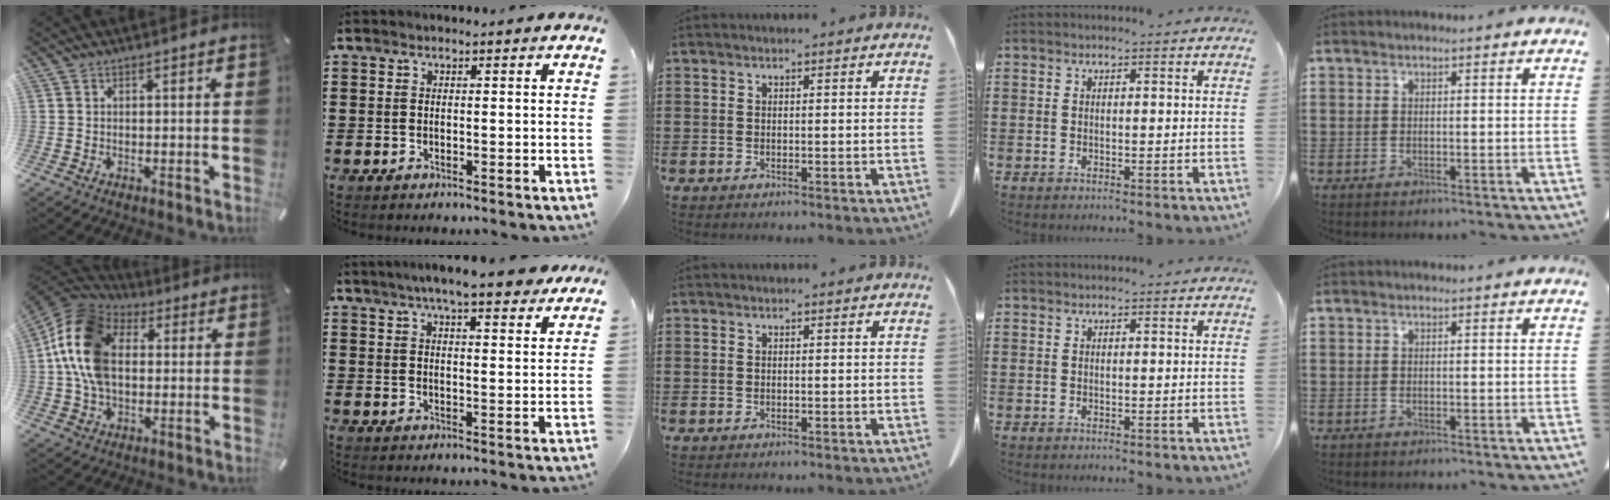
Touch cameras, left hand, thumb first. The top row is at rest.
{"thumb": {"total": 15.8, "force": [0.8, 11.7, 10.6], "torque": [-0.251, 0.018, 0.009]}, "index": {"total": 7.0, "force": [6.0, 0.8, 3.6], "torque": [-0.080, -0.014, 0.105]}}